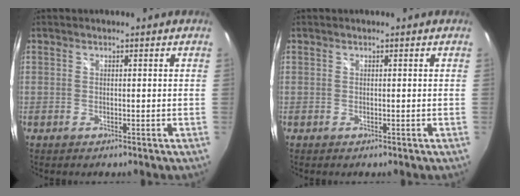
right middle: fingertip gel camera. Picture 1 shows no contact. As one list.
[{"total": 0.0}]